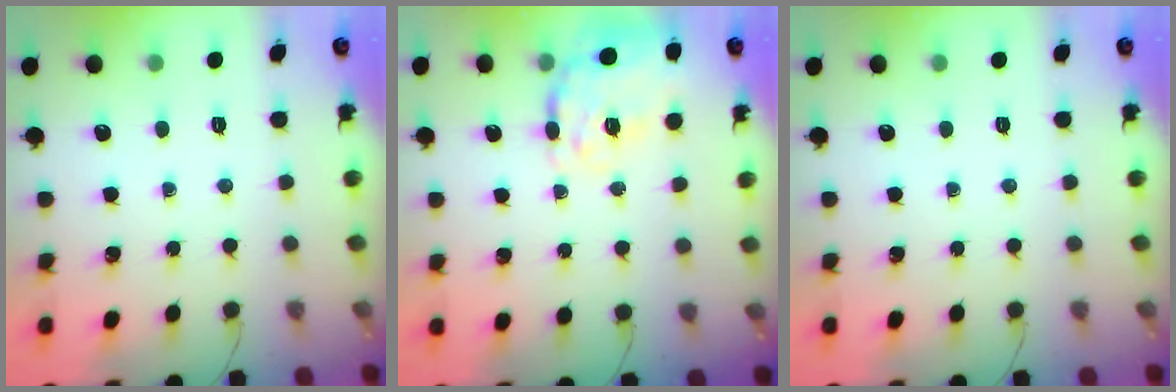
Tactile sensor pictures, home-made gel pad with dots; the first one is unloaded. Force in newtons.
{"total": 22.6, "press": 22.3, "slide": 3.4}
{"total": 0.0}